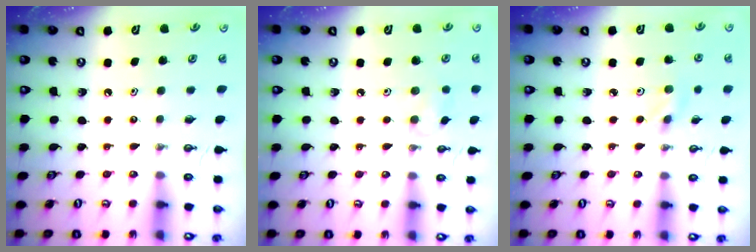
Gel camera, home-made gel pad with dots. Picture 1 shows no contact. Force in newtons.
{"total": 6.2, "press": 6.1, "slide": 0.9}
{"total": 3.4, "press": 3.1, "slide": 1.3}